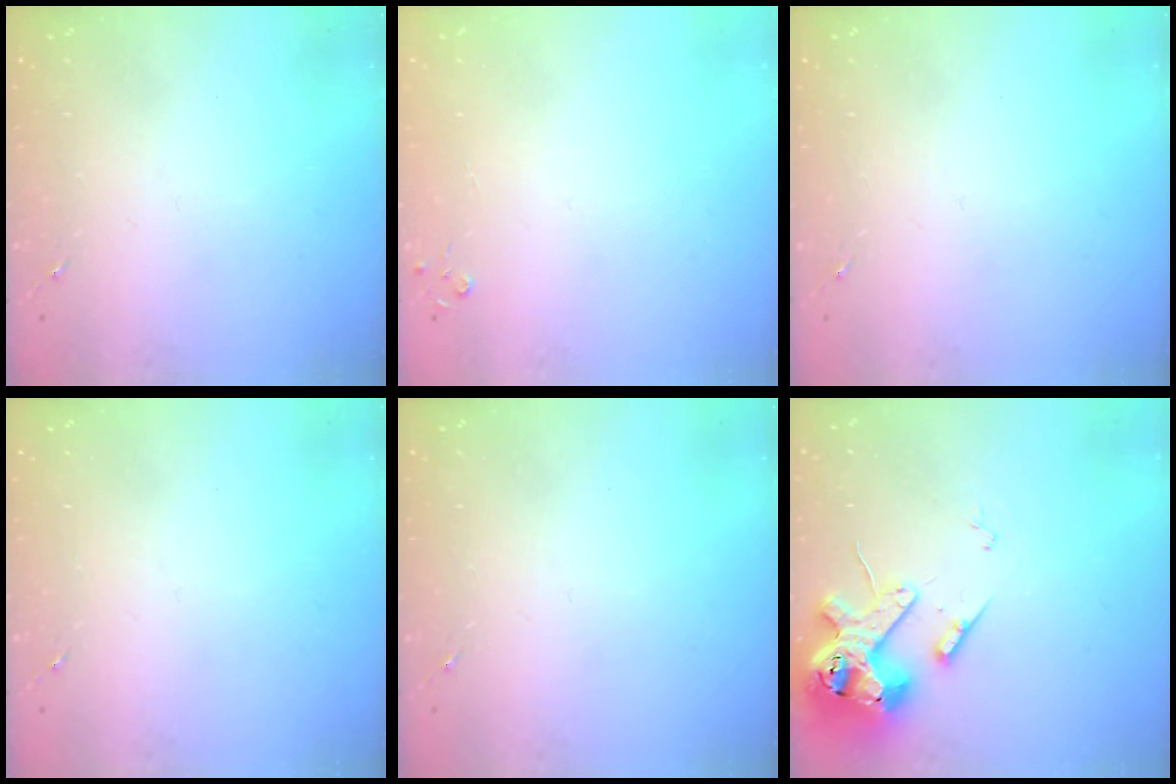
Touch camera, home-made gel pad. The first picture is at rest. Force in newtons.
{"total": 2.8, "press": 2.8, "slide": 0.3}
{"total": 0.0}
{"total": 0.0}
{"total": 0.0}
{"total": 15.0, "press": 14.9, "slide": 2.1}